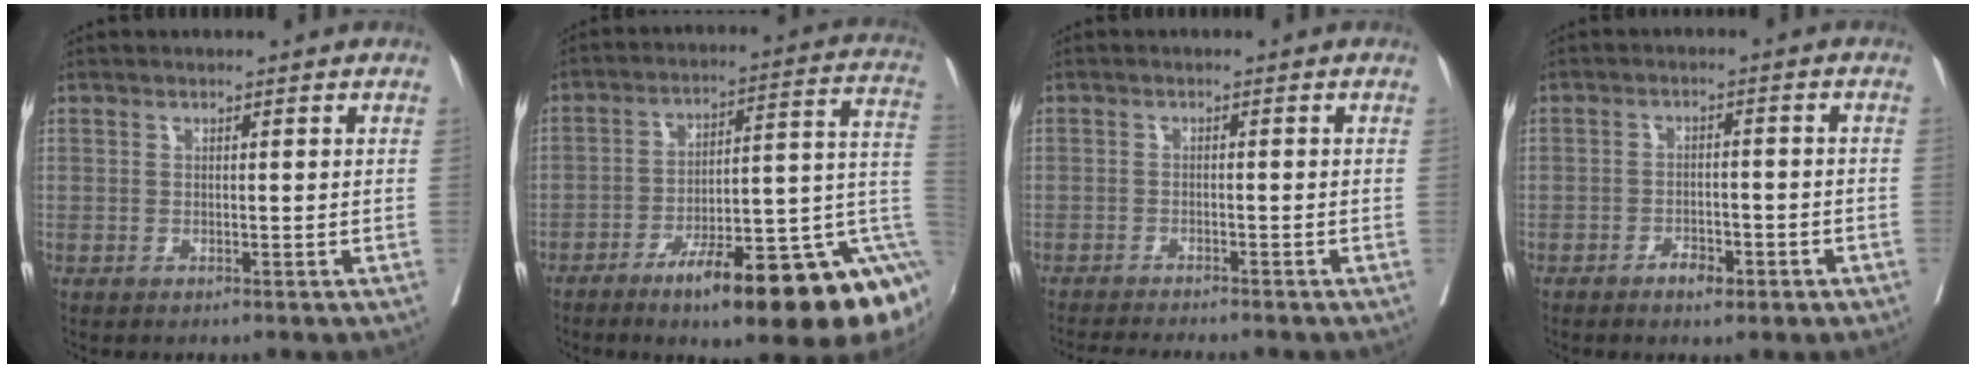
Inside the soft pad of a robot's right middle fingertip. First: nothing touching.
{"total": 22.2, "force": [-9.9, 4.1, 19.4], "torque": [-0.164, 0.032, -0.142]}
{"total": 7.8, "force": [-7.2, 0.3, 3.1], "torque": [-0.036, -0.014, -0.108]}
{"total": 3.9, "force": [-2.3, 1.9, 2.5], "torque": [-0.041, 0.009, -0.031]}